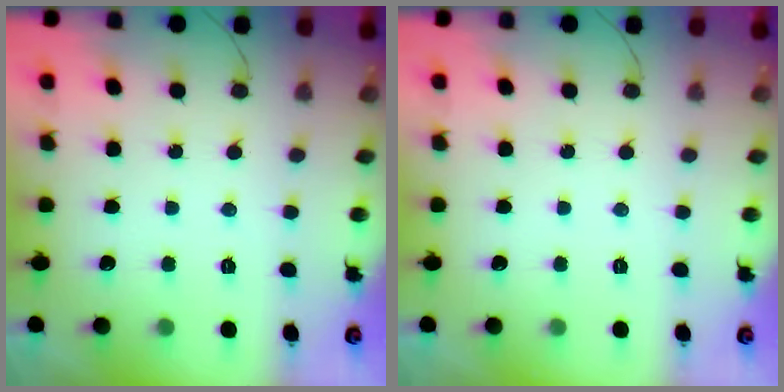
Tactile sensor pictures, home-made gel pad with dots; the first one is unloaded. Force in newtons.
{"total": 0.0}